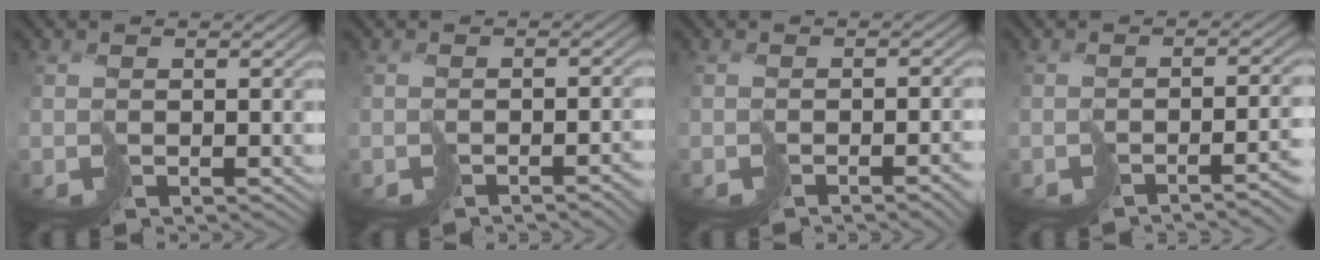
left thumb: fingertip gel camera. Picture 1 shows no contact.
{"total": 3.4, "force": [-2.6, 1.0, 1.9], "torque": [-0.015, -0.002, -0.039]}
{"total": 3.6, "force": [-2.5, 1.0, 2.4], "torque": [-0.023, -0.003, -0.035]}
{"total": 5.0, "force": [-3.5, 0.4, 3.5], "torque": [-0.034, -0.007, -0.049]}